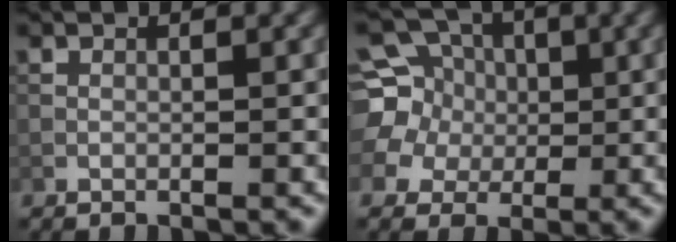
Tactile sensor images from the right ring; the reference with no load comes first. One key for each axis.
{"total": 9.4, "fx": 2.1, "fy": 8.4, "fz": 3.7, "tx": -0.103, "ty": 0.038, "tz": 0.022}